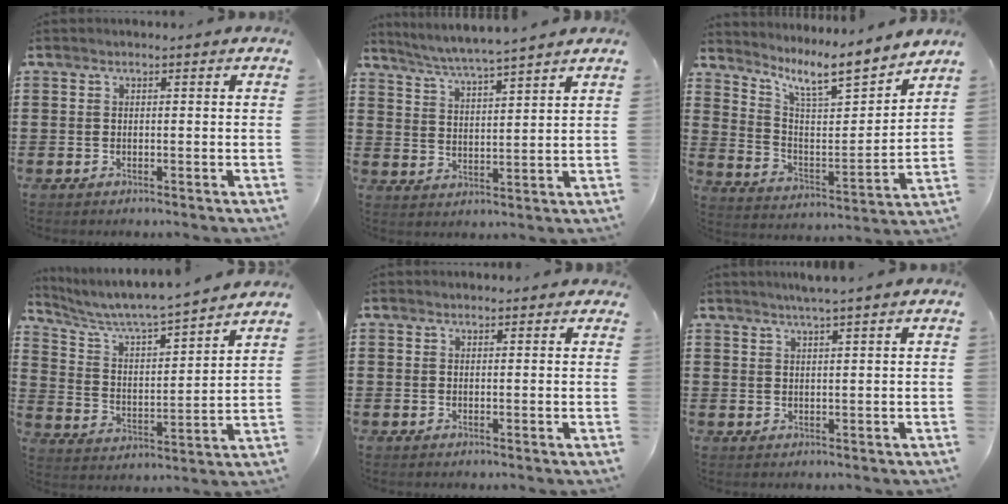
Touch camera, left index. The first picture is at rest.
{"total": 4.7, "force": [4.5, -0.8, 1.2], "torque": [-0.041, -0.026, 0.076]}
{"total": 8.9, "force": [7.4, 1.4, 4.8], "torque": [-0.107, -0.052, 0.120]}
{"total": 5.8, "force": [5.4, 0.0, 2.0], "torque": [-0.066, -0.043, 0.084]}
{"total": 1.0, "force": [0.9, 0.5, 0.1], "torque": [-0.004, 0.004, 0.017]}
{"total": 2.3, "force": [2.0, -0.5, 1.1], "torque": [-0.024, -0.001, 0.036]}